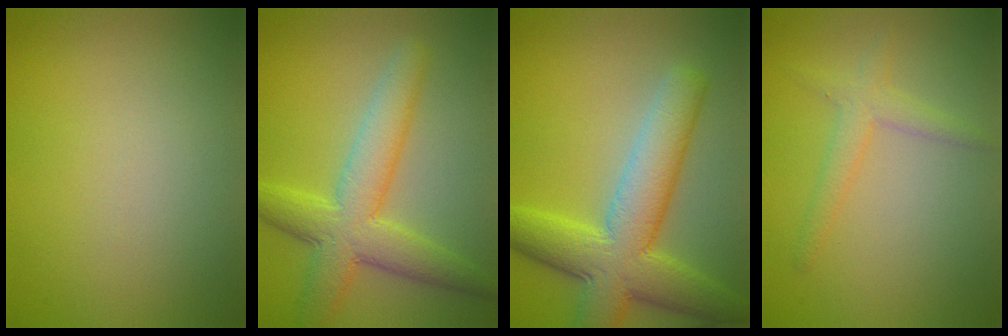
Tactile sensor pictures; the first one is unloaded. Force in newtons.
{"total": 6.3, "press": 6.3, "slide": 0.1}
{"total": 8.5, "press": 8.5, "slide": 0.3}
{"total": 2.1, "press": 2.1, "slide": 0.1}